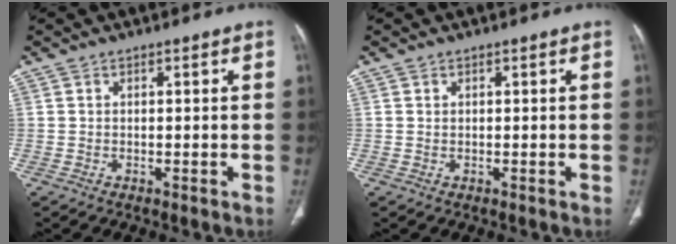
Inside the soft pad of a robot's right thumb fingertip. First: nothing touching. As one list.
[{"total": 0.0}]